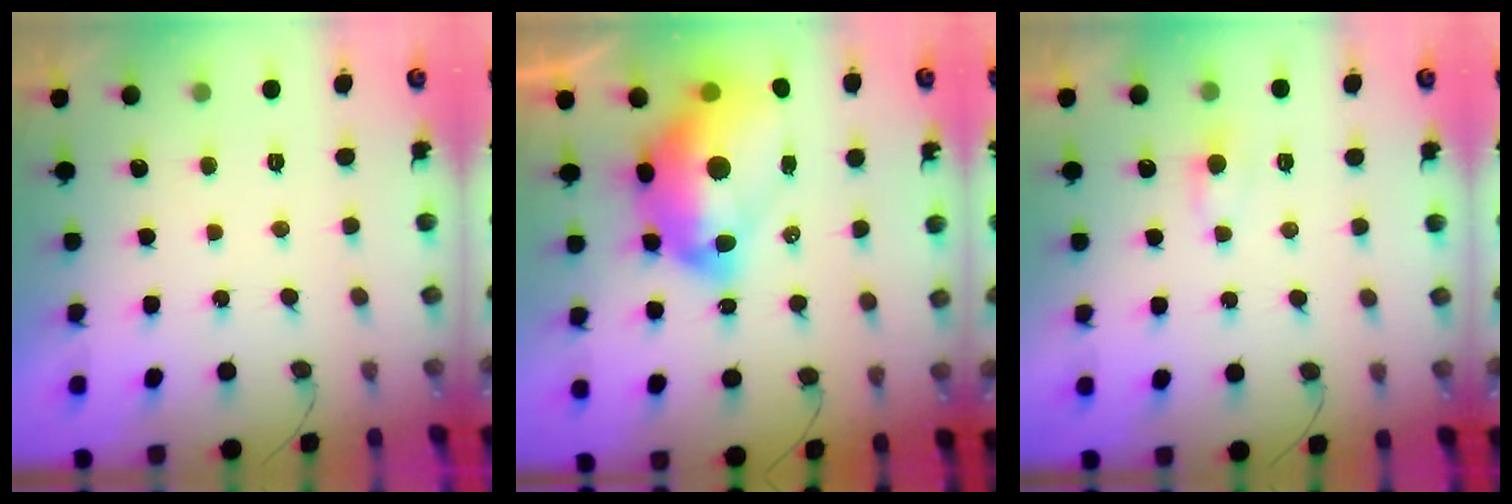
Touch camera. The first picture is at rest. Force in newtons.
{"total": 19.9, "press": 19.7, "slide": 2.3}
{"total": 3.3, "press": 3.3, "slide": 0.4}